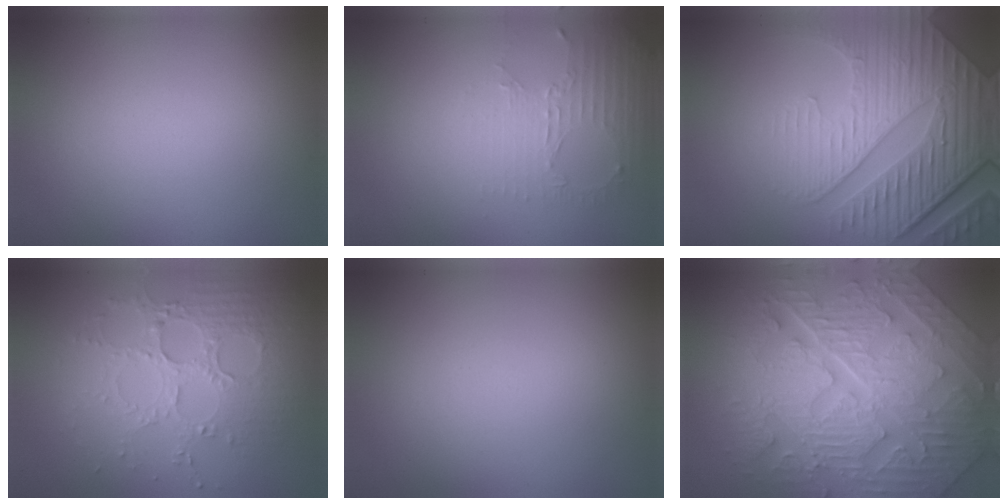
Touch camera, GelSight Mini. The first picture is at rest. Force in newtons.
{"total": 2.7, "press": 1.9, "slide": 1.9}
{"total": 8.9, "press": 6.1, "slide": 6.5}
{"total": 3.9, "press": 3.7, "slide": 1.3}
{"total": 0.0}
{"total": 11.5, "press": 7.9, "slide": 8.4}